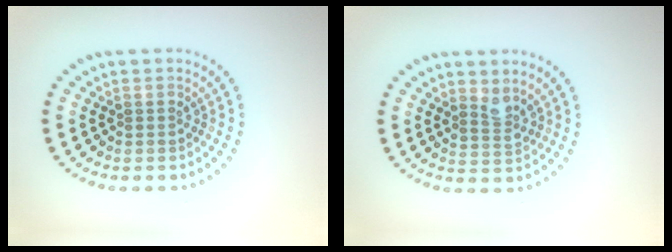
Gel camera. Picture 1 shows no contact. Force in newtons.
{"total": 1.8, "press": 1.4, "slide": 1.2}